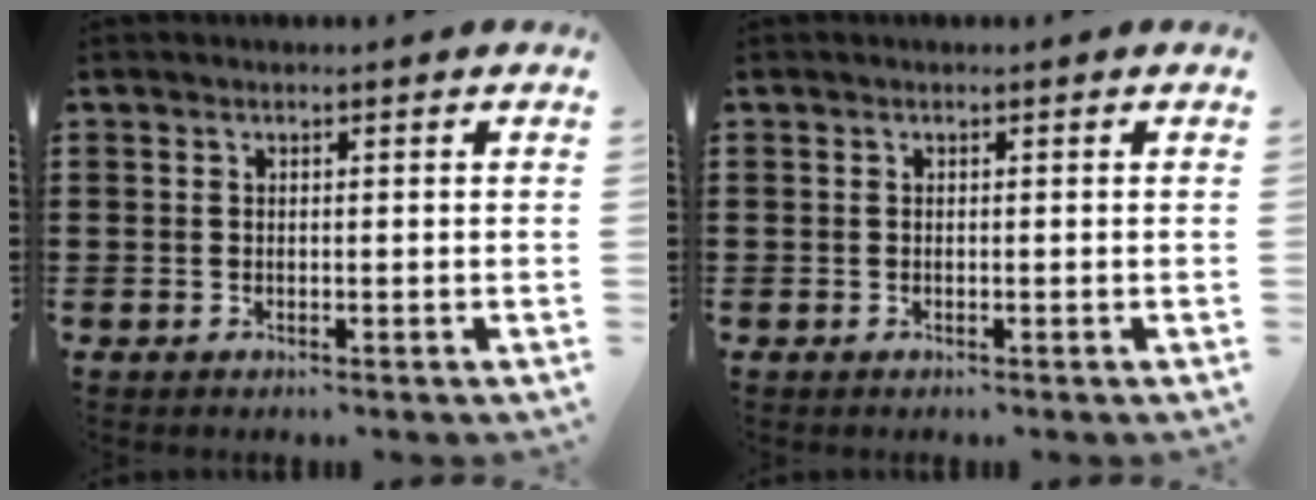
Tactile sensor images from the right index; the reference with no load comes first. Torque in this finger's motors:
{"motor_torque": [1.31, 0.82, -0.01, -0.01]}